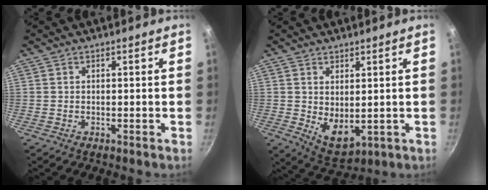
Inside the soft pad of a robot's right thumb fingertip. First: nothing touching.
{"total": 6.8, "force": [0.9, 3.9, 5.5], "torque": [-0.076, -0.026, 0.033]}